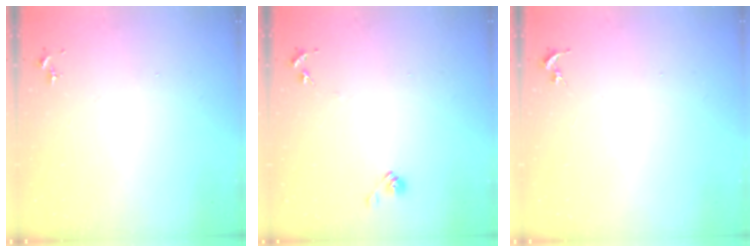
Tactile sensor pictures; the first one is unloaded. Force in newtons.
{"total": 6.2, "press": 6.2, "slide": 0.5}
{"total": 0.0}